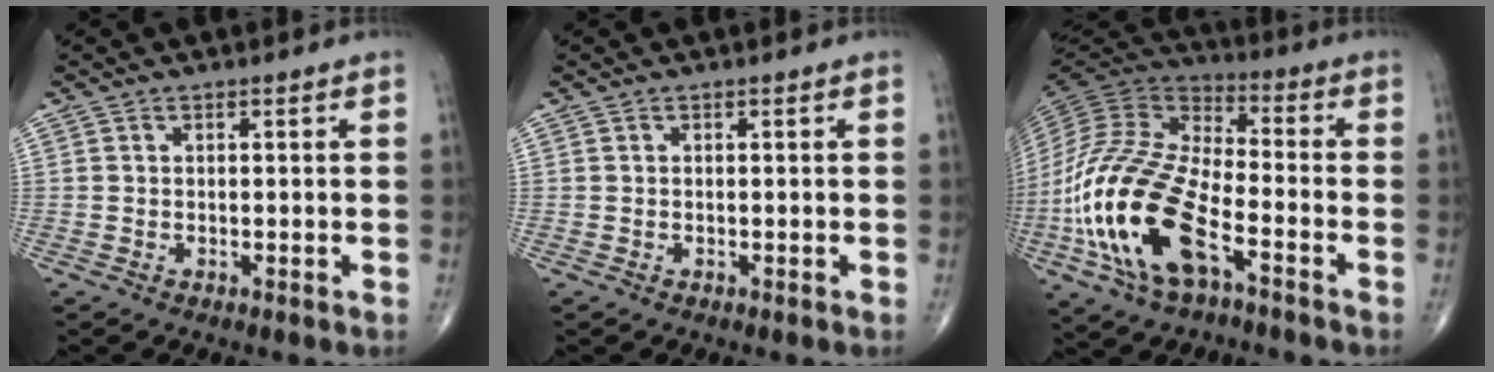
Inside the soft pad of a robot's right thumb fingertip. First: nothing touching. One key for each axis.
{"total": 0.0}
{"total": 21.9, "fx": -8.0, "fy": 9.8, "fz": 17.9, "tx": -0.374, "ty": 0.032, "tz": -0.151}